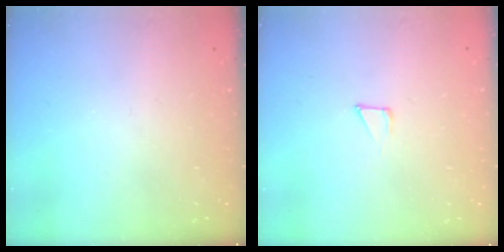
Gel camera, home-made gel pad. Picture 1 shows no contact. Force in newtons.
{"total": 3.9, "press": 3.9, "slide": 0.3}